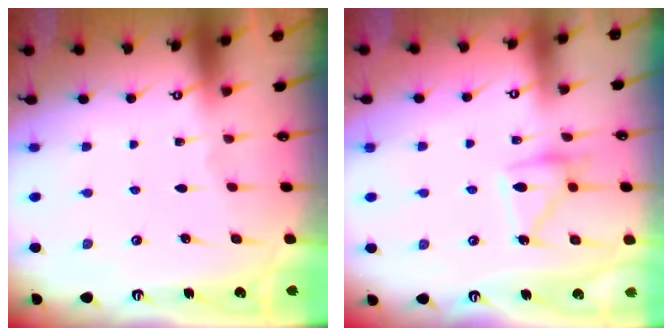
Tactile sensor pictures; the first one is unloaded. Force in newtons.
{"total": 13.8, "press": 13.8, "slide": 0.8}